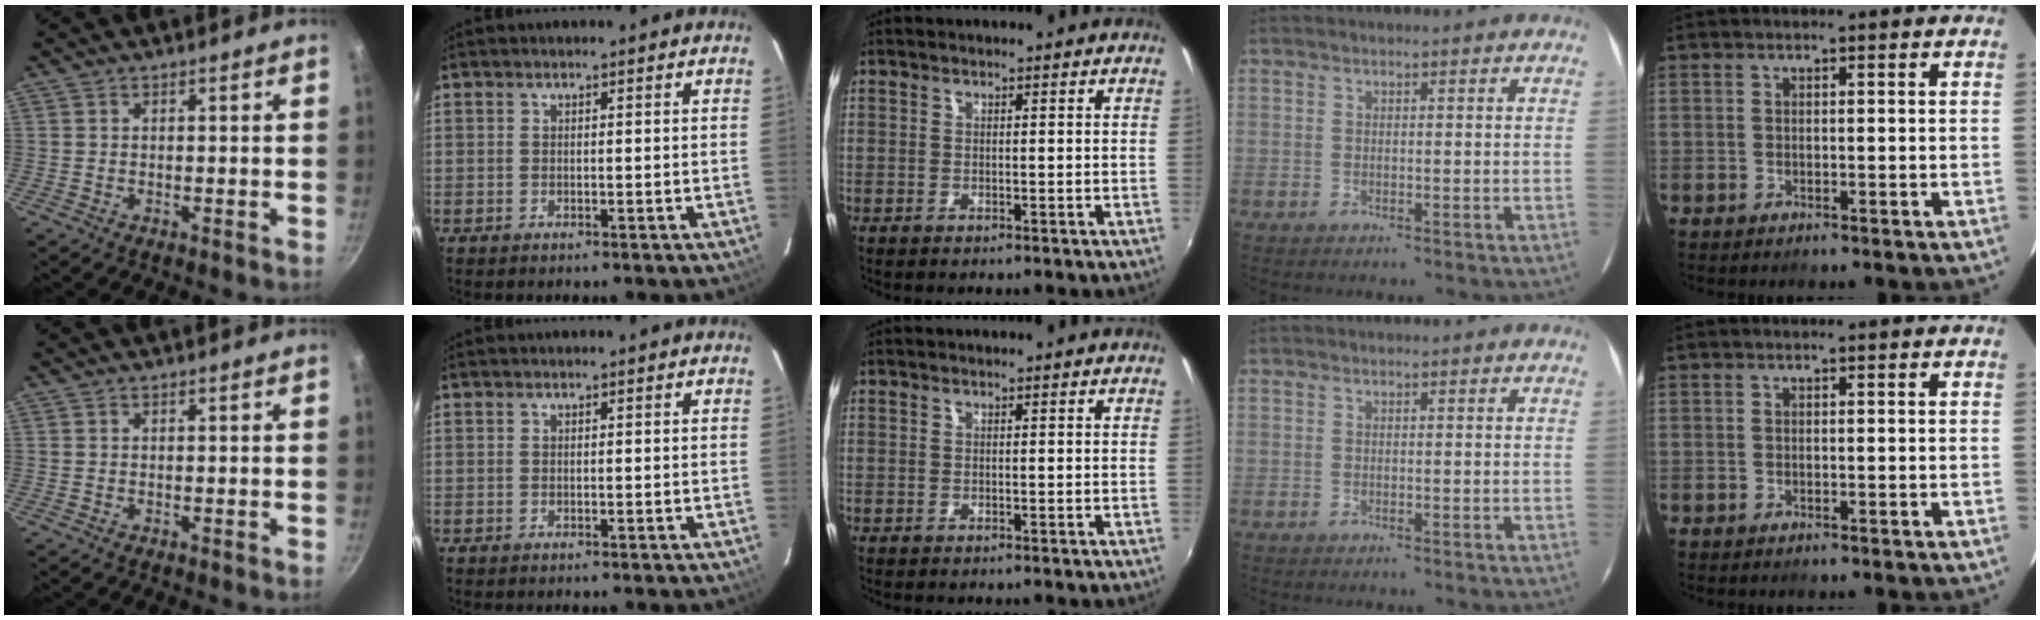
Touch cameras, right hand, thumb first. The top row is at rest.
{}